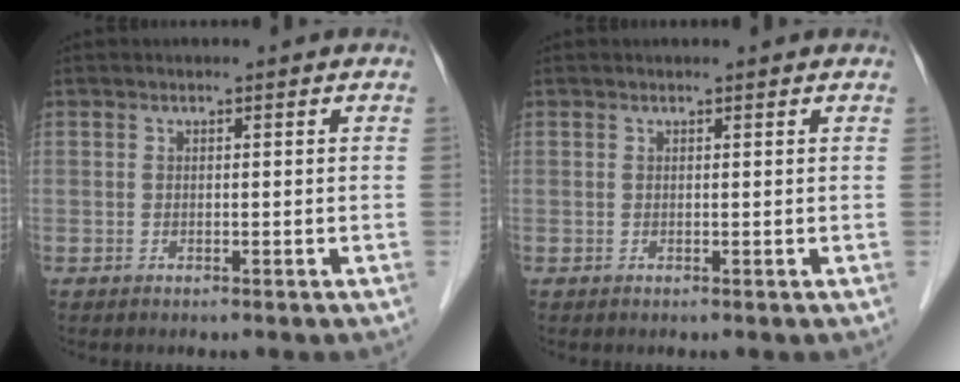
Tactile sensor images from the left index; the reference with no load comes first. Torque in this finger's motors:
{"motor_torque": [0.78, -1.19, 0.03, -0.01]}